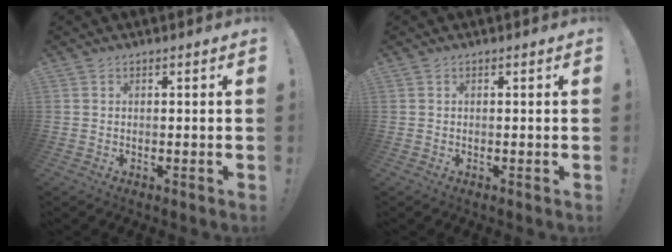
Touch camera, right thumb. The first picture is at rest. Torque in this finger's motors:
{"motor_torque": [0.09, 0.00, 0.22, -0.01, 0.07]}